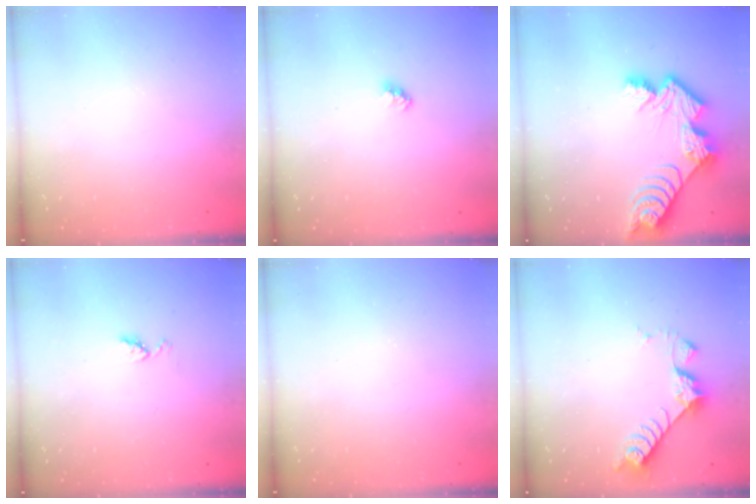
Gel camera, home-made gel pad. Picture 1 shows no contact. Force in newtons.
{"total": 2.4, "press": 2.4, "slide": 0.1}
{"total": 11.9, "press": 11.8, "slide": 1.0}
{"total": 4.0, "press": 4.0, "slide": 0.6}
{"total": 0.0}
{"total": 7.0, "press": 7.0, "slide": 0.5}